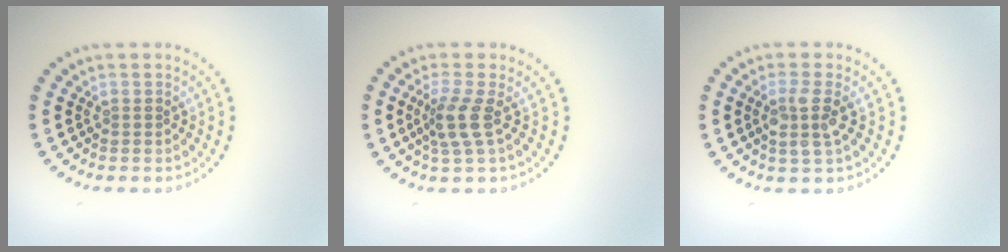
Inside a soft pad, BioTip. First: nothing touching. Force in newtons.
{"total": 2.6, "press": 2.0, "slide": 1.7}
{"total": 2.5, "press": 2.2, "slide": 1.2}